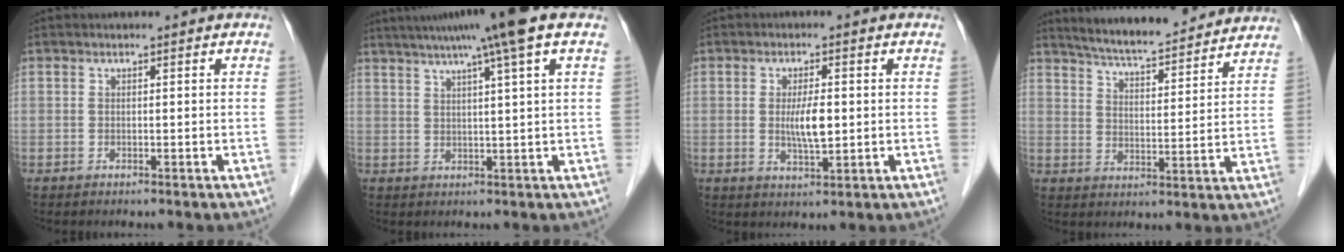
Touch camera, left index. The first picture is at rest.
{"total": 11.2, "force": [7.5, -1.4, 8.2], "torque": [-0.132, 0.024, 0.099]}
{"total": 4.7, "force": [0.0, 1.0, 4.6], "torque": [-0.088, -0.006, 0.001]}
{"total": 16.8, "force": [15.6, 2.1, 6.0], "torque": [-0.093, 0.009, 0.218]}